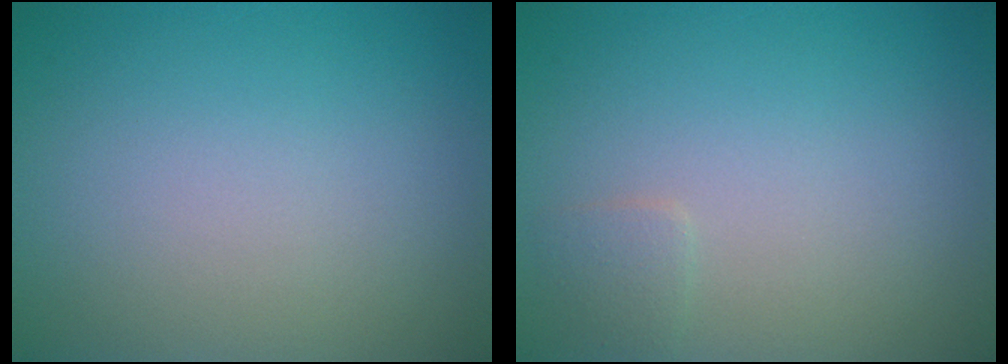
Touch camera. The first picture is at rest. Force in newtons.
{"total": 0.9, "press": 0.9, "slide": 0.1}